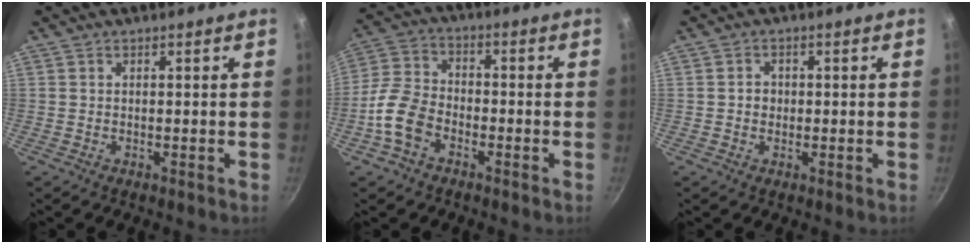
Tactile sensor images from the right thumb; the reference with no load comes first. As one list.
[{"total": 9.3, "force": [-4.2, 6.2, 5.6], "torque": [-0.099, 0.034, -0.094]}, {"total": 2.1, "force": [-0.1, 1.9, 1.0], "torque": [-0.007, 0.005, -0.004]}]